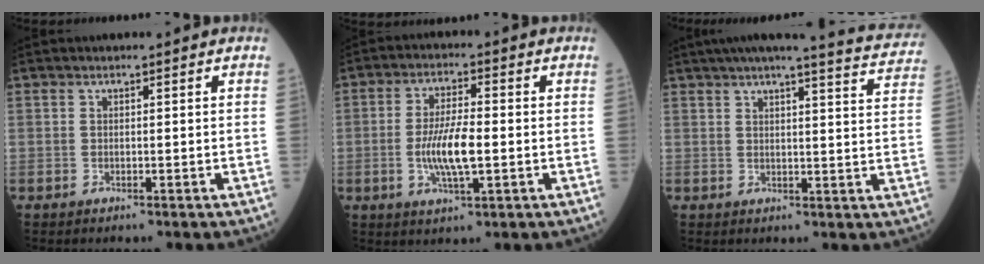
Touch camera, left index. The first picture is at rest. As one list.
[{"total": 7.6, "force": [-1.2, 1.5, 7.3], "torque": [-0.151, -0.005, -0.025]}, {"total": 16.4, "force": [15.0, 0.6, 6.6], "torque": [-0.087, -0.027, 0.171]}]